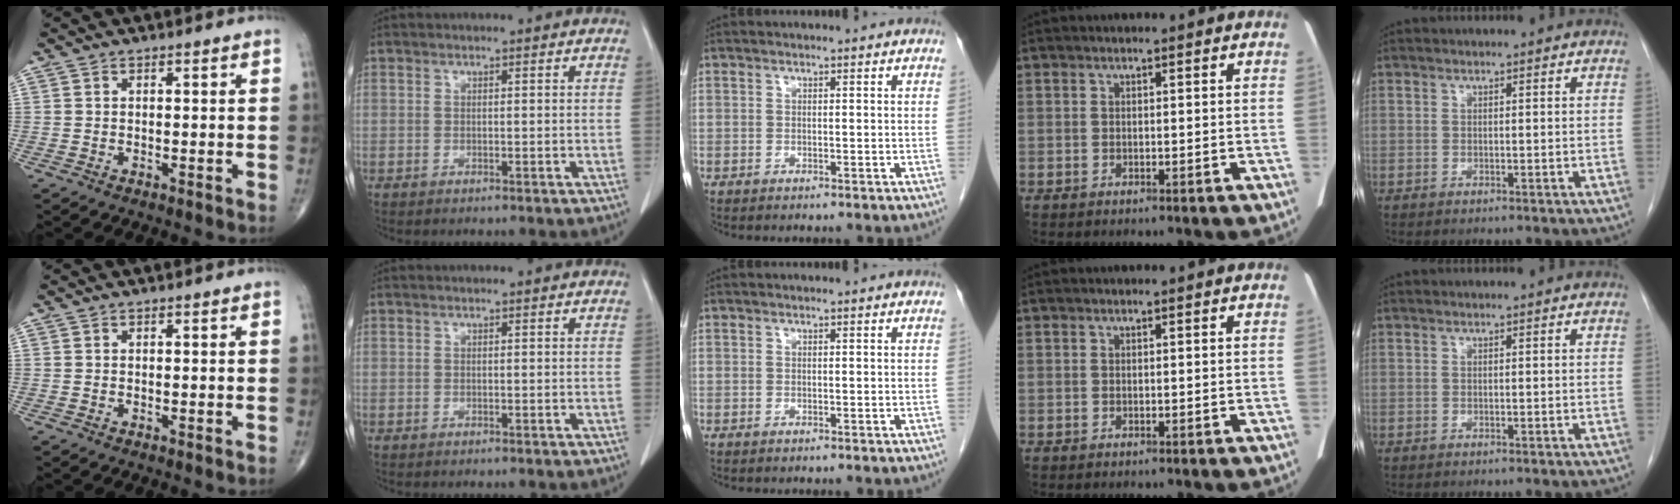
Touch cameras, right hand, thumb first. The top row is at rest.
{}